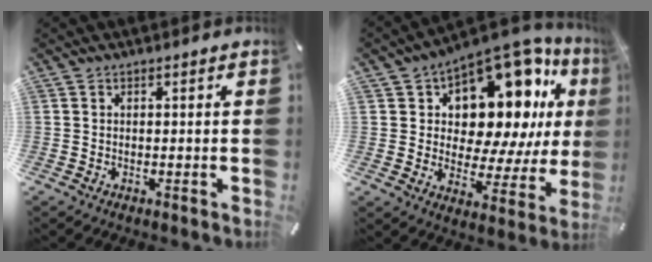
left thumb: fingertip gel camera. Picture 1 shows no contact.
{"total": 17.5, "force": [9.6, 9.6, 10.9], "torque": [-0.146, -0.089, 0.160]}